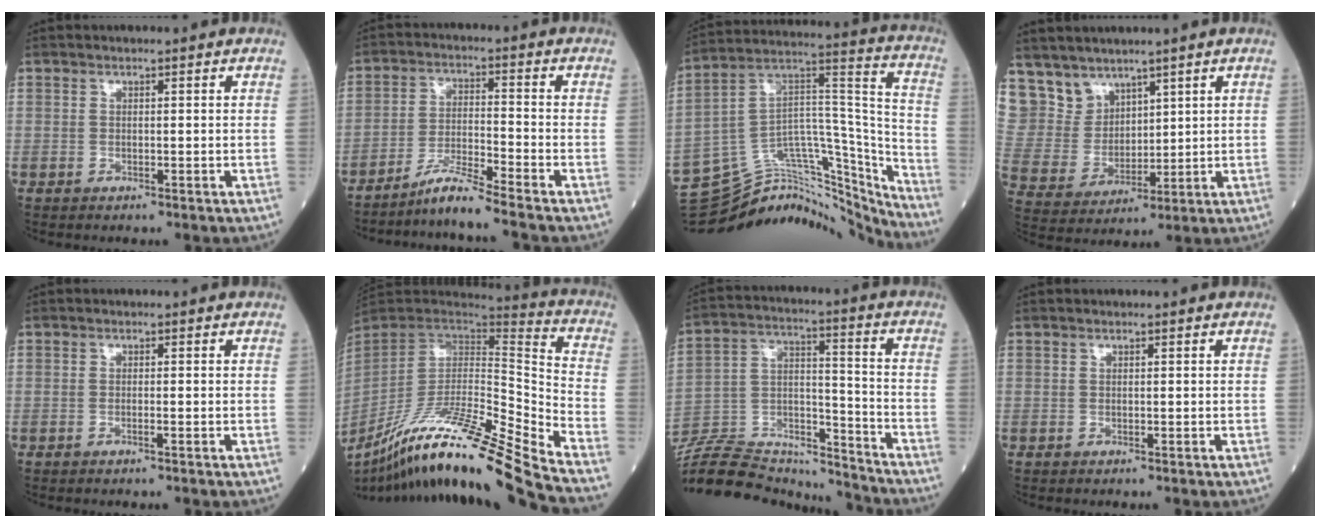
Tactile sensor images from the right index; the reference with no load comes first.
{"total": 2.6, "force": [-2.4, -0.7, 0.8], "torque": [-0.017, -0.006, -0.047]}
{"total": 26.2, "force": [-24.6, 5.4, 7.2], "torque": [-0.097, 0.060, -0.368]}
{"total": 9.8, "force": [7.6, 6.1, 0.8], "torque": [-0.031, 0.021, 0.174]}
{"total": 0.6, "force": [-0.4, 0.0, 0.5], "torque": [-0.012, 0.001, -0.005]}
{"total": 25.7, "force": [-20.4, -1.4, 15.5], "torque": [-0.246, -0.046, -0.357]}
{"total": 23.0, "force": [-21.7, 4.8, 6.0], "torque": [-0.162, 0.019, -0.351]}
{"total": 0.0}